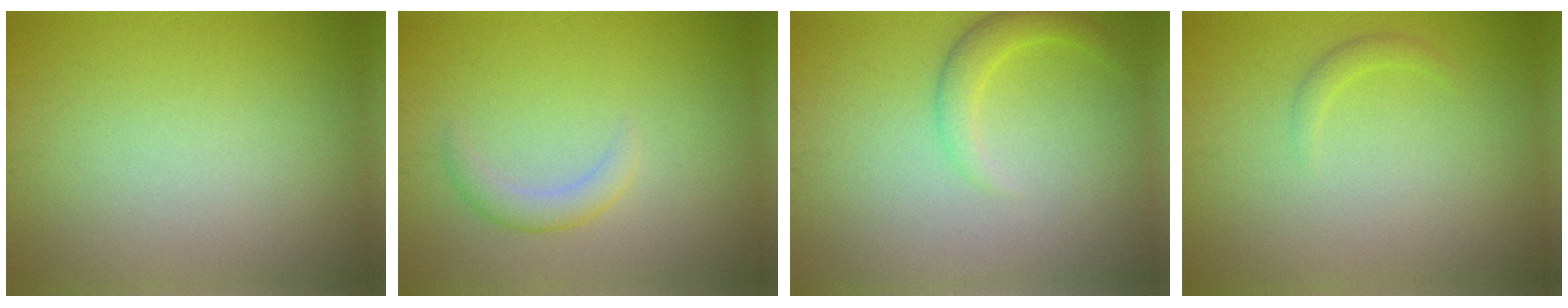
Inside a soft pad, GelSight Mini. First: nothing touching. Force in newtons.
{"total": 1.7, "press": 1.7, "slide": 0.1}
{"total": 2.2, "press": 2.2, "slide": 0.1}
{"total": 0.9, "press": 0.9, "slide": 0.0}